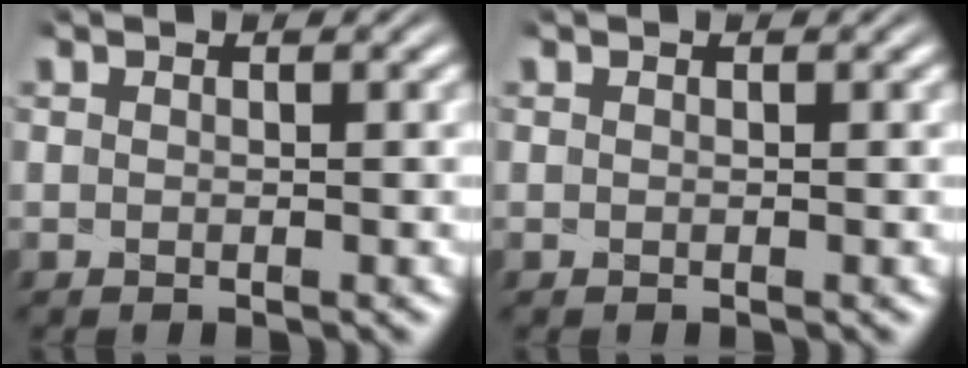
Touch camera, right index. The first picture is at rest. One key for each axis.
{"total": 0.0}